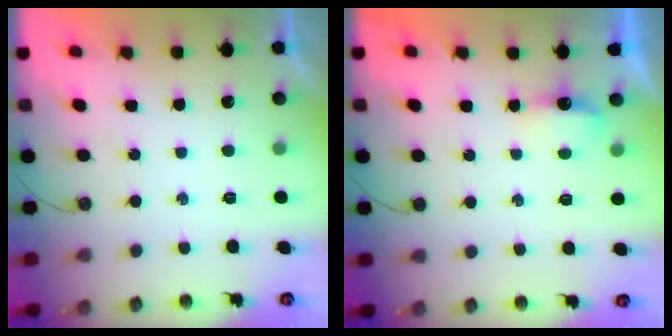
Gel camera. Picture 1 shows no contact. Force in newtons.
{"total": 5.0, "press": 4.9, "slide": 0.8}